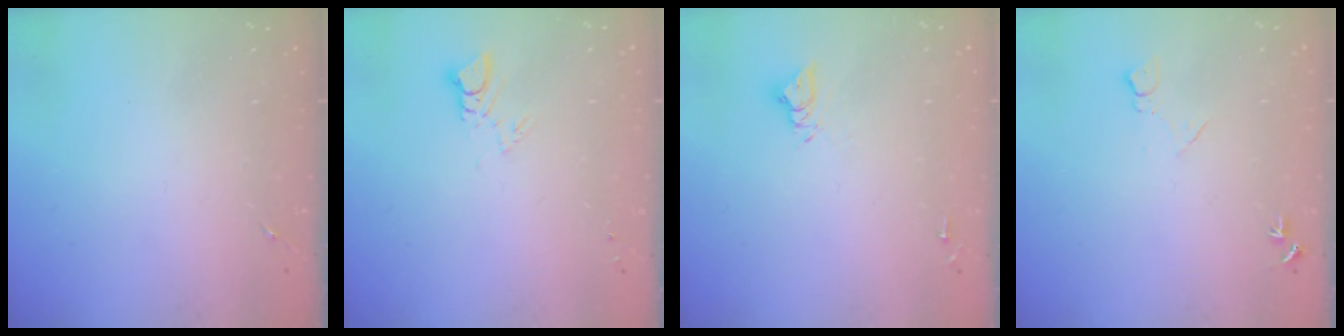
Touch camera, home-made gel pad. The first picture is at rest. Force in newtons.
{"total": 3.6, "press": 3.6, "slide": 0.2}
{"total": 5.5, "press": 5.5, "slide": 0.5}
{"total": 7.4, "press": 7.3, "slide": 0.9}